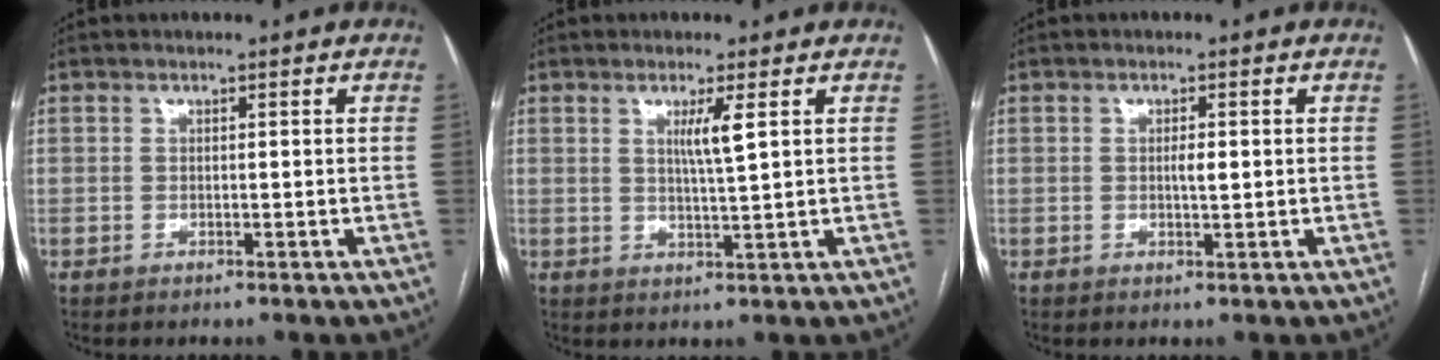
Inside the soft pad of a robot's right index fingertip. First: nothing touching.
{"total": 3.6, "force": [1.3, -0.5, 3.3], "torque": [-0.061, -0.007, 0.023]}
{"total": 1.7, "force": [0.1, 0.4, 1.6], "torque": [-0.030, 0.001, 0.003]}